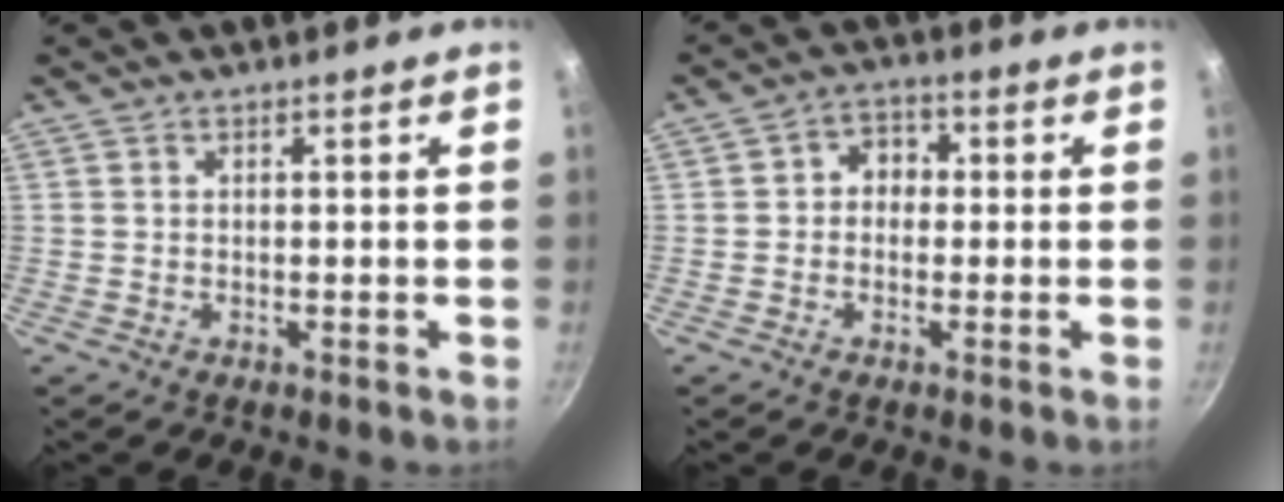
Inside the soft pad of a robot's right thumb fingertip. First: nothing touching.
{"total": 4.2, "force": [-0.1, 3.6, 2.1], "torque": [-0.006, 0.012, -0.014]}